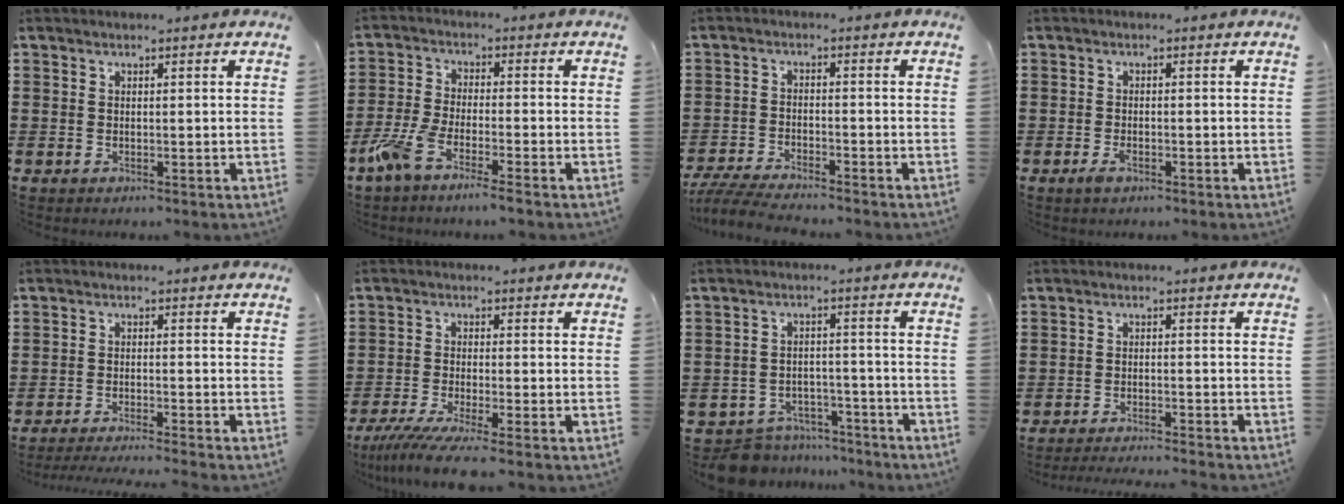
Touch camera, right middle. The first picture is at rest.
{"total": 5.4, "force": [-4.1, 0.3, 3.5], "torque": [-0.094, -0.017, -0.082]}
{"total": 4.8, "force": [-4.6, 0.2, 1.5], "torque": [-0.044, -0.012, -0.095]}
{"total": 1.7, "force": [-0.9, 0.6, 1.3], "torque": [-0.033, -0.005, -0.019]}
{"total": 2.6, "force": [-2.5, -0.4, 0.8], "torque": [-0.014, -0.001, -0.050]}
{"total": 5.0, "force": [-4.0, -0.4, 3.0], "torque": [-0.070, -0.025, -0.079]}
{"total": 6.4, "force": [-6.2, 1.4, 0.6], "torque": [-0.019, 0.015, -0.127]}
{"total": 2.5, "force": [-2.4, -0.3, 0.4], "torque": [-0.009, 0.000, -0.050]}